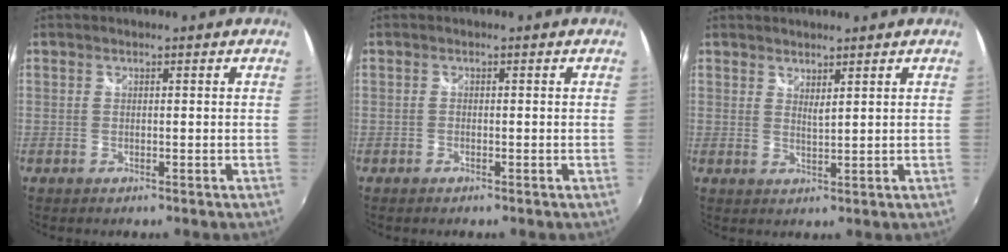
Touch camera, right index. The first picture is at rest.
{"total": 0.6, "force": [-0.5, 0.3, 0.1], "torque": [-0.003, -0.003, -0.011]}
{"total": 2.1, "force": [1.9, 0.3, 1.0], "torque": [-0.018, -0.001, 0.031]}